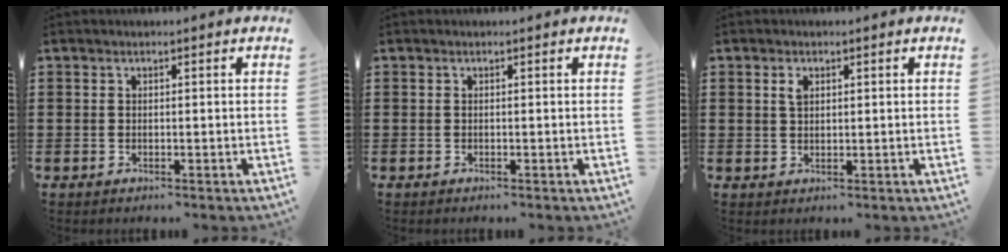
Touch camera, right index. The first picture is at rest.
{"total": 0.0}
{"total": 1.7, "force": [0.8, 0.9, 1.2], "torque": [-0.027, 0.005, 0.014]}